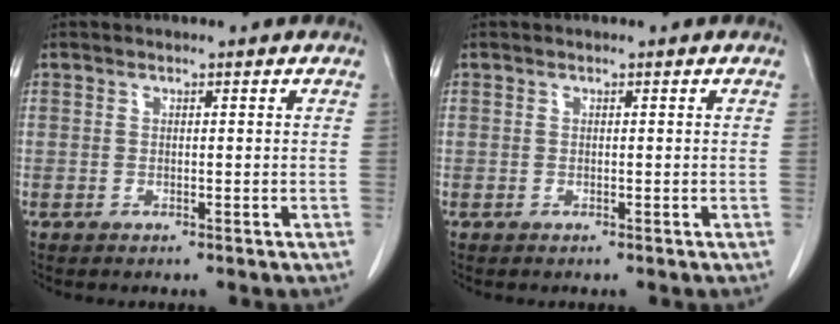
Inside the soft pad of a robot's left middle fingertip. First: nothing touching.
{"total": 0.0}